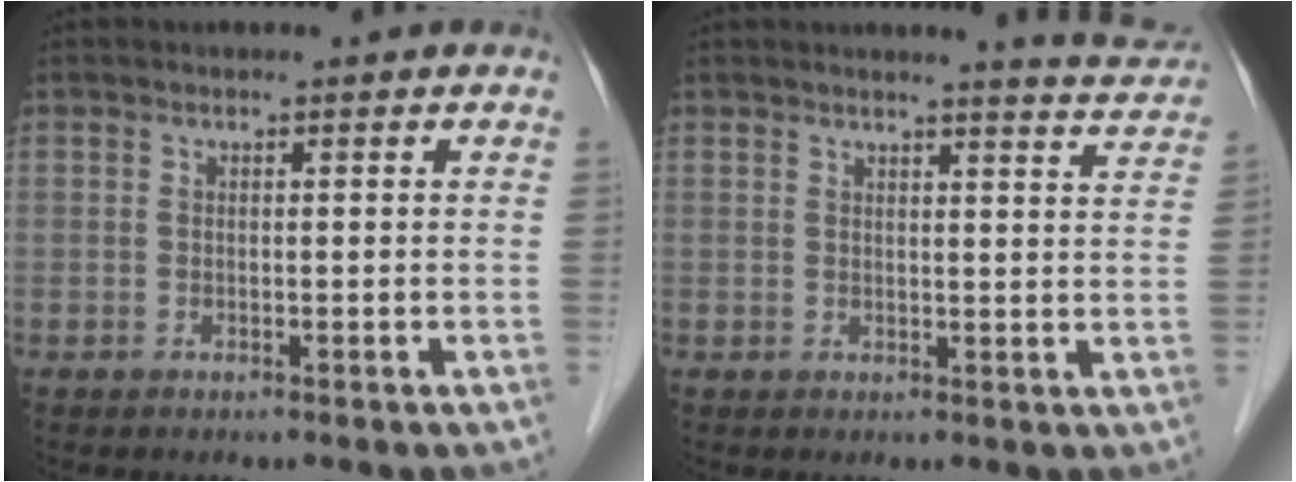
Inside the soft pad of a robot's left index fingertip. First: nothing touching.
{"total": 5.4, "force": [5.3, -0.3, 1.0], "torque": [-0.019, -0.028, 0.045]}